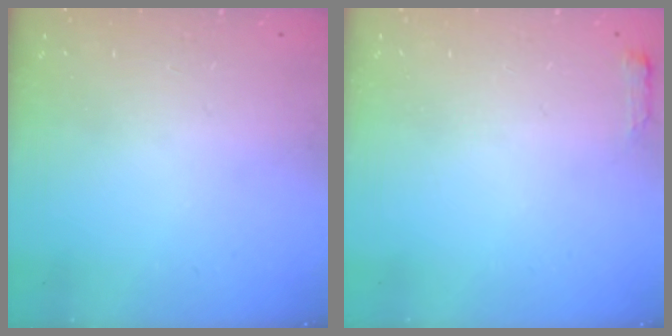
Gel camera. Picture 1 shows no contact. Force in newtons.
{"total": 2.7, "press": 2.6, "slide": 0.5}